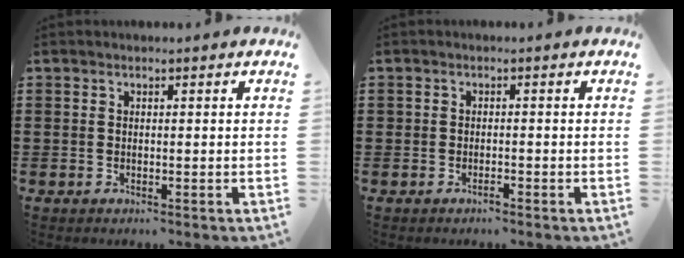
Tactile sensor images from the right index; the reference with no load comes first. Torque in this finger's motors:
{"motor_torque": [-0.54, 0.31, 0.06, 0.03]}